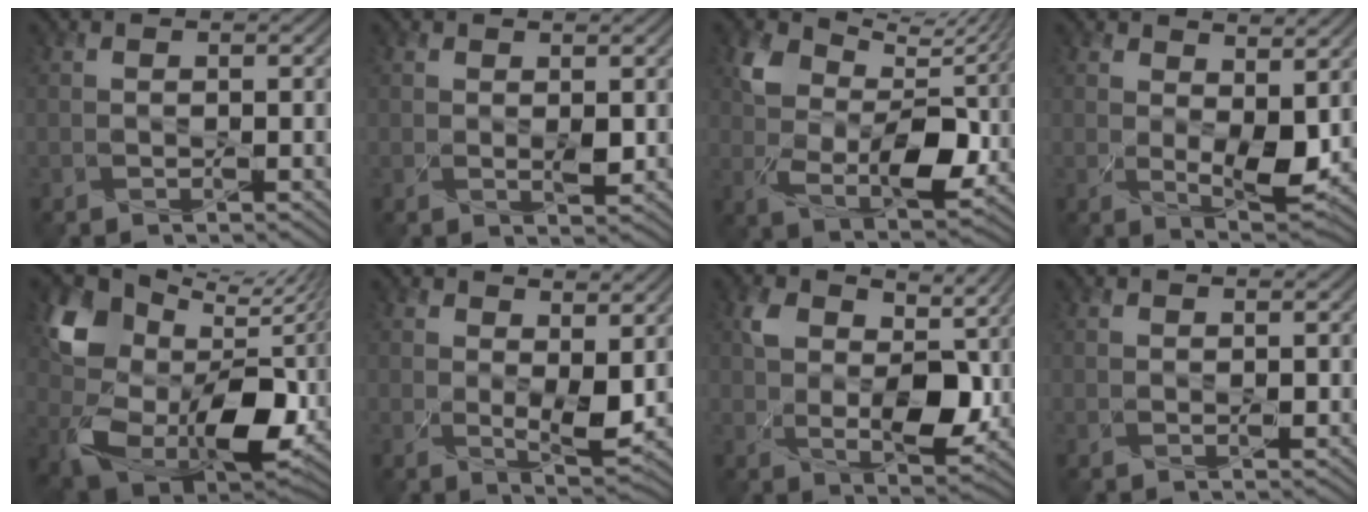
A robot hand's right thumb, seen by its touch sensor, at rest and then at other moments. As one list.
[{"total": 1.6, "force": [0.6, 0.7, 1.3], "torque": [-0.029, -0.007, 0.015]}, {"total": 10.7, "force": [5.1, 5.5, 7.6], "torque": [-0.162, -0.011, 0.104]}, {"total": 6.4, "force": [2.1, 3.2, 5.1], "torque": [-0.099, -0.014, 0.042]}, {"total": 16.1, "force": [4.9, 10.7, 11.0], "torque": [-0.237, -0.012, 0.102]}, {"total": 4.5, "force": [1.6, 2.0, 3.8], "torque": [-0.076, -0.014, 0.033]}, {"total": 8.5, "force": [2.5, 4.9, 6.4], "torque": [-0.127, -0.017, 0.047]}, {"total": 0.8, "force": [0.4, 0.4, 0.6], "torque": [-0.011, -0.002, 0.008]}]